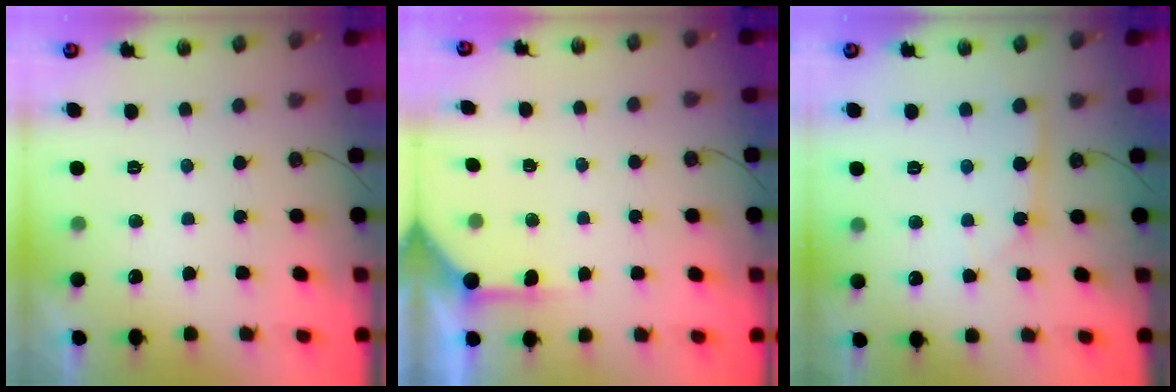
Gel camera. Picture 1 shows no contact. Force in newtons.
{"total": 4.5, "press": 4.5, "slide": 0.3}
{"total": 3.2, "press": 3.2, "slide": 0.2}